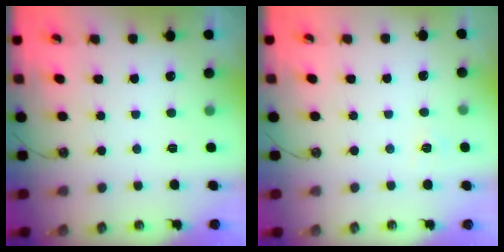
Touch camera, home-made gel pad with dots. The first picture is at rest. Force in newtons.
{"total": 4.4, "press": 4.3, "slide": 0.4}